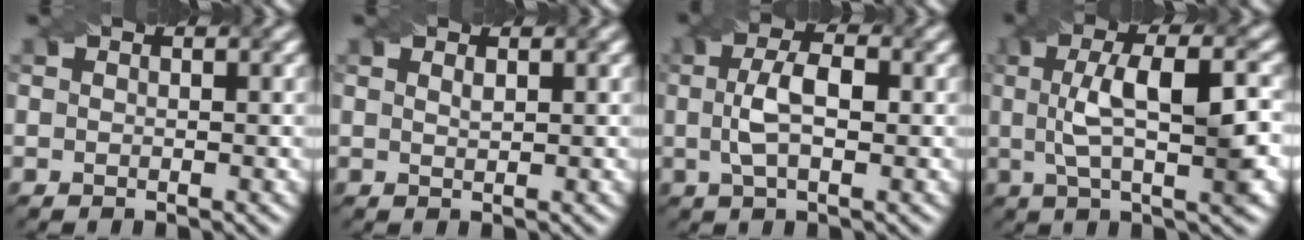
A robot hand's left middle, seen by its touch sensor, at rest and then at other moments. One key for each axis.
{"total": 0.7, "fx": 0.5, "fy": 0.1, "fz": 0.4, "tx": -0.009, "ty": 0.000, "tz": 0.010}
{"total": 4.1, "fx": 0.2, "fy": 1.6, "fz": 3.8, "tx": -0.080, "ty": 0.006, "tz": -0.001}
{"total": 7.3, "fx": 0.6, "fy": 2.1, "fz": 7.0, "tx": -0.114, "ty": 0.012, "tz": 0.007}